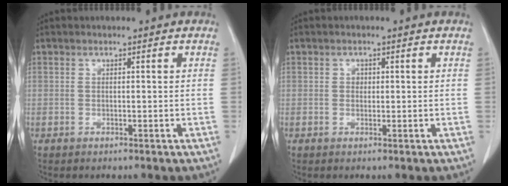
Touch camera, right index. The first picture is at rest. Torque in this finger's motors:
{"motor_torque": [0.16, 0.02, -0.02, 0.02]}